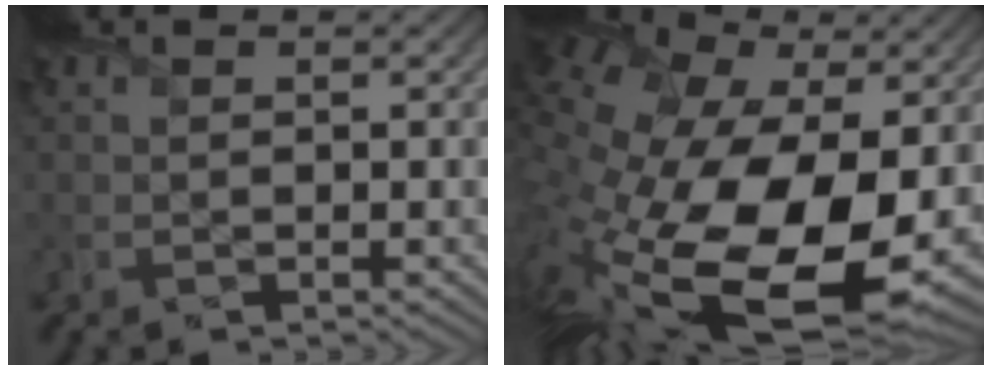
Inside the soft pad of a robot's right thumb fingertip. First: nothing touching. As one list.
[{"total": 22.2, "force": [-4.0, 13.2, 17.4], "torque": [-0.387, -0.083, -0.029]}]